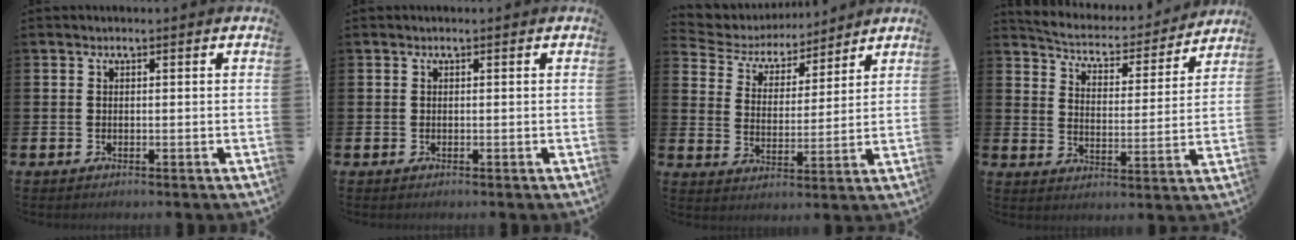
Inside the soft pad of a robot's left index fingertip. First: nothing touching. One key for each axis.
{"total": 0.0}
{"total": 5.4, "fx": 5.1, "fy": 2.0, "fz": 0.4, "tx": -0.044, "ty": -0.034, "tz": 0.086}
{"total": 5.8, "fx": 5.6, "fy": 1.0, "fz": 1.0, "tx": -0.055, "ty": -0.046, "tz": 0.094}